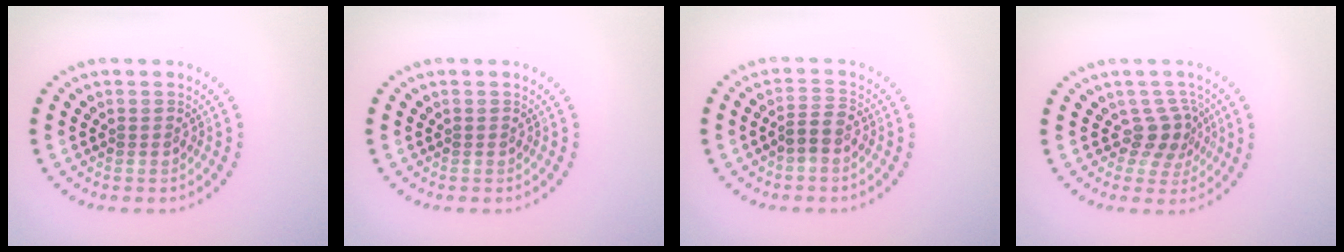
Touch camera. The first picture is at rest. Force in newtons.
{"total": 0.0}
{"total": 1.9, "press": 1.6, "slide": 1.1}
{"total": 2.5, "press": 1.8, "slide": 1.7}